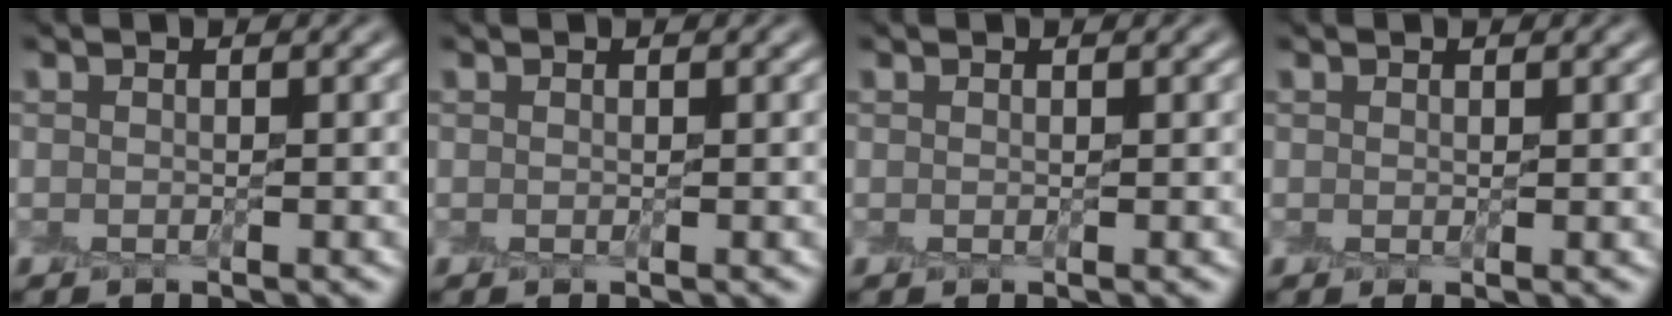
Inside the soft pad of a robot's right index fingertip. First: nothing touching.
{"total": 0.0}
{"total": 0.0}
{"total": 0.6, "force": [0.5, 0.0, 0.2], "torque": [-0.003, 0.003, 0.010]}